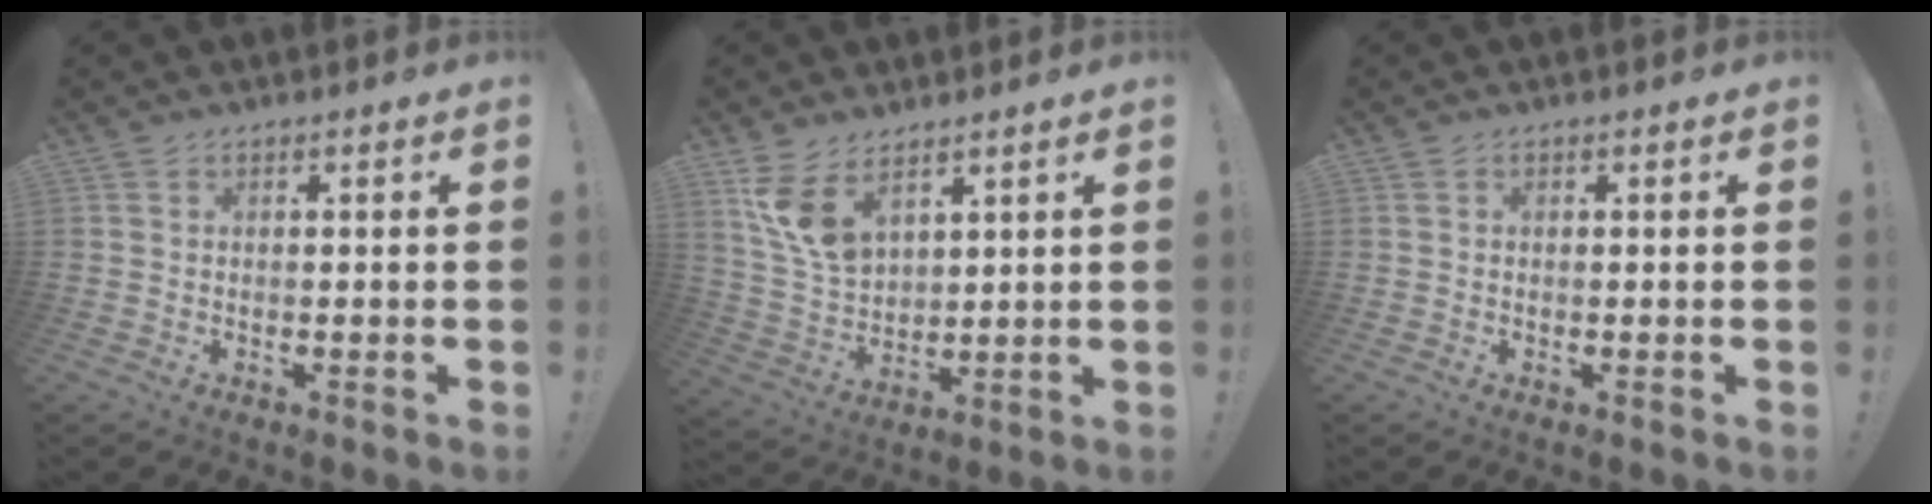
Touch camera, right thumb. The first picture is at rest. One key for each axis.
{"total": 10.8, "fx": 6.7, "fy": 5.9, "fz": 6.0, "tx": -0.113, "ty": -0.037, "tz": 0.129}
{"total": 0.0}